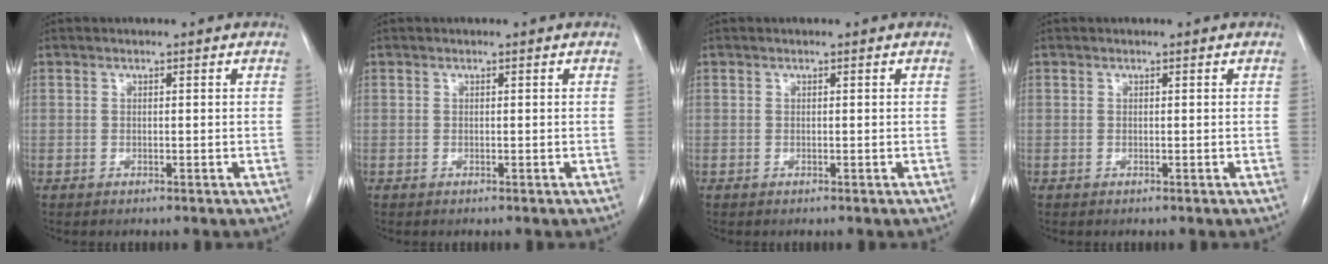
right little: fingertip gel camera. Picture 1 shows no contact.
{"total": 0.0}
{"total": 0.0}
{"total": 0.0}